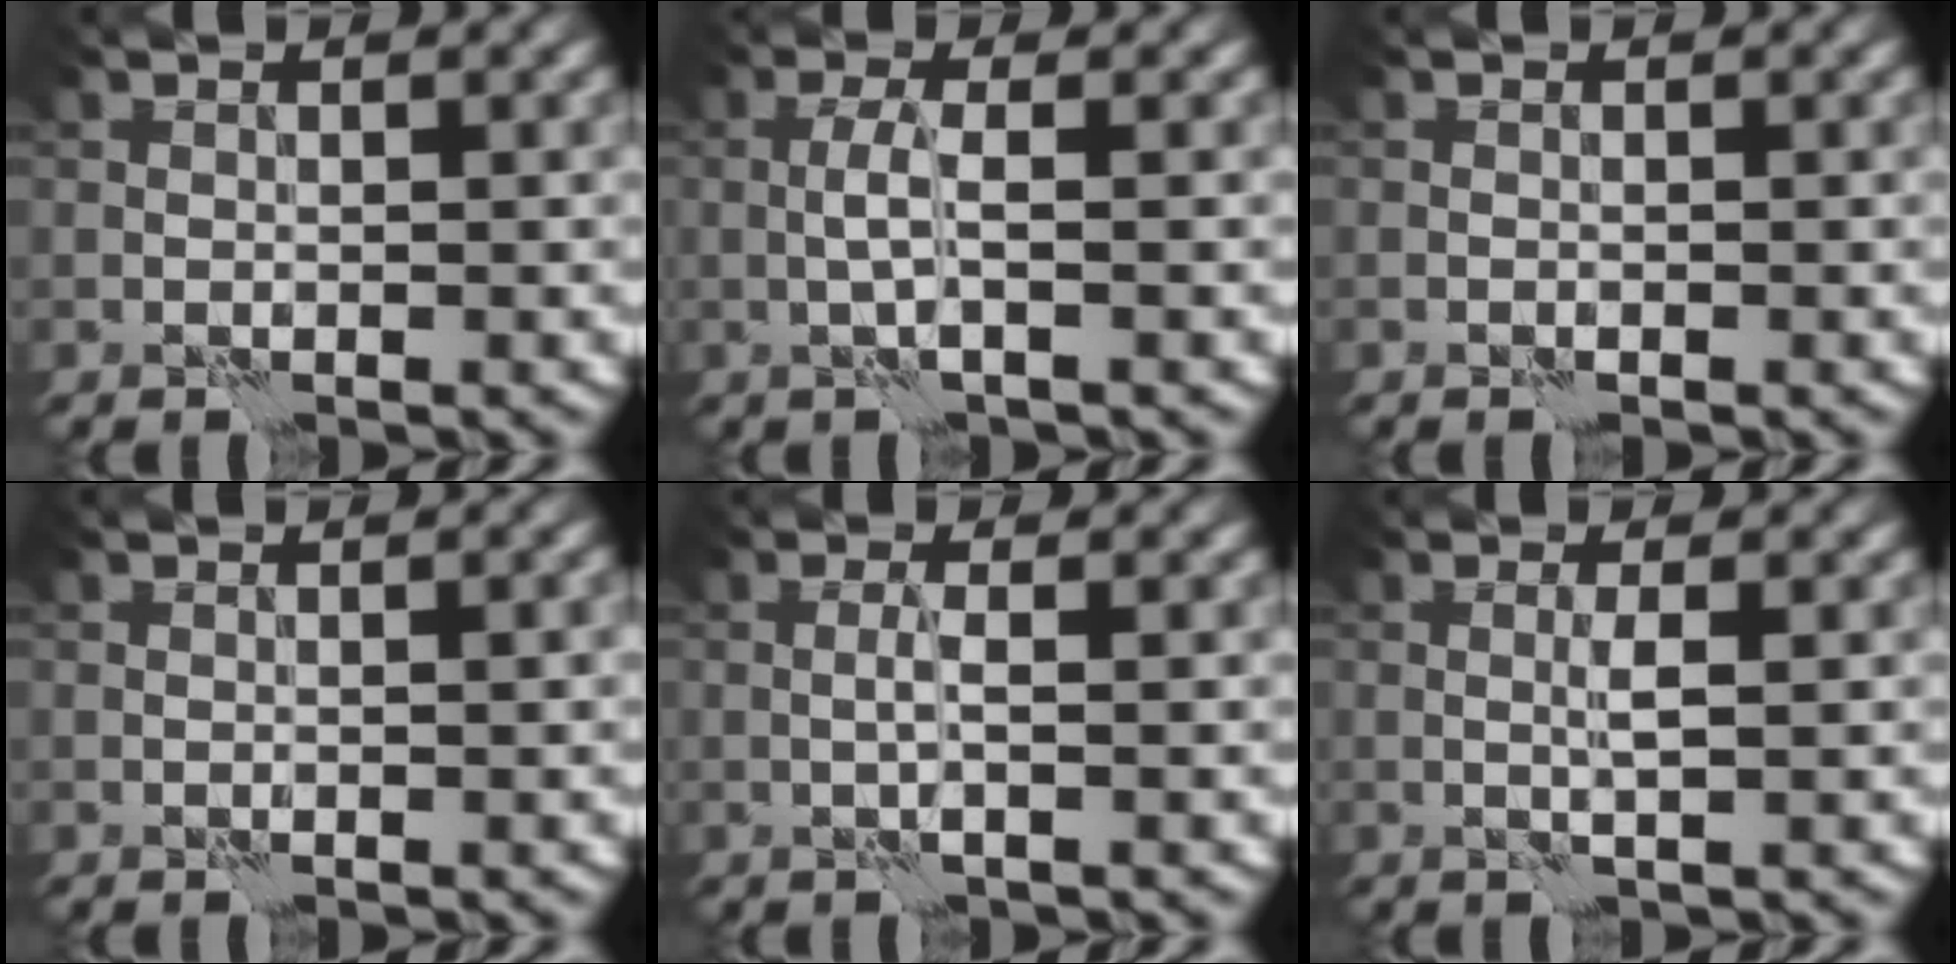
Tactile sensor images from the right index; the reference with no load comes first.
{"total": 1.9, "force": [-0.3, -0.1, 1.8], "torque": [-0.041, 0.007, -0.010]}
{"total": 0.0}
{"total": 0.6, "force": [-0.3, 0.0, 0.5], "torque": [-0.010, 0.003, -0.003]}
{"total": 1.1, "force": [-0.2, -0.3, 1.1], "torque": [-0.026, 0.003, -0.006]}
{"total": 1.2, "force": [0.2, -0.3, 1.1], "torque": [-0.027, 0.002, 0.001]}